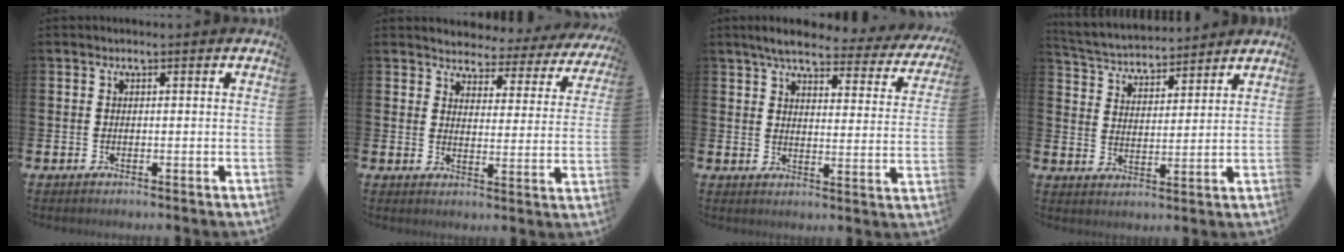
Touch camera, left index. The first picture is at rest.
{"total": 3.2, "force": [3.0, 0.9, -0.1], "torque": [-0.013, -0.038, 0.043]}
{"total": 5.5, "force": [4.9, 0.9, 2.3], "torque": [-0.058, -0.028, 0.080]}
{"total": 4.2, "force": [4.1, 1.0, 0.0], "torque": [-0.021, -0.034, 0.069]}